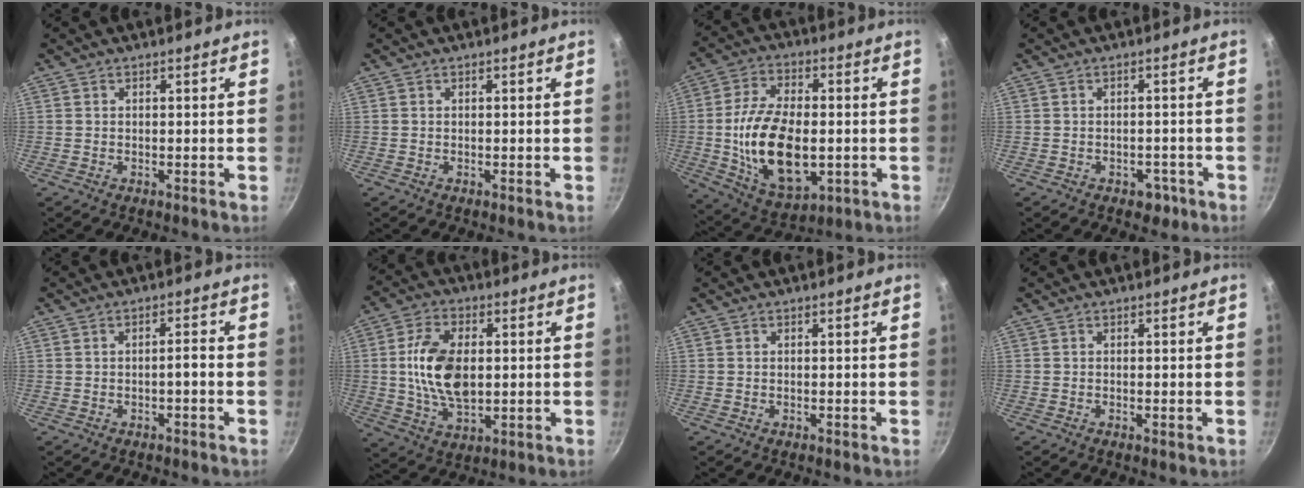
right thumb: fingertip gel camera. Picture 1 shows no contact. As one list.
[{"total": 0.0}, {"total": 19.0, "force": [-2.1, 10.3, 15.9], "torque": [-0.277, -0.001, -0.021]}, {"total": 3.1, "force": [-1.8, 2.1, 1.4], "torque": [-0.003, 0.012, -0.019]}, {"total": 1.9, "force": [-0.6, 0.6, 1.7], "torque": [-0.026, 0.014, -0.009]}, {"total": 13.7, "force": [1.0, 7.8, 11.2], "torque": [-0.202, -0.001, 0.022]}, {"total": 0.0}, {"total": 0.7, "force": [-0.2, 0.2, 0.7], "torque": [-0.011, -0.003, -0.003]}]